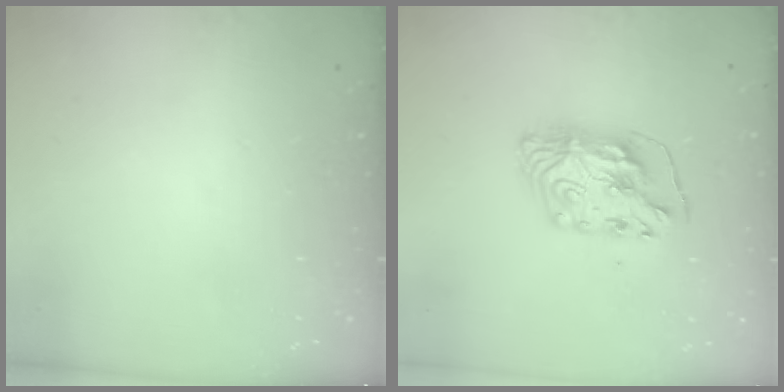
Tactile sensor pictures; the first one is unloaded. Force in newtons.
{"total": 8.8, "press": 8.8, "slide": 0.8}